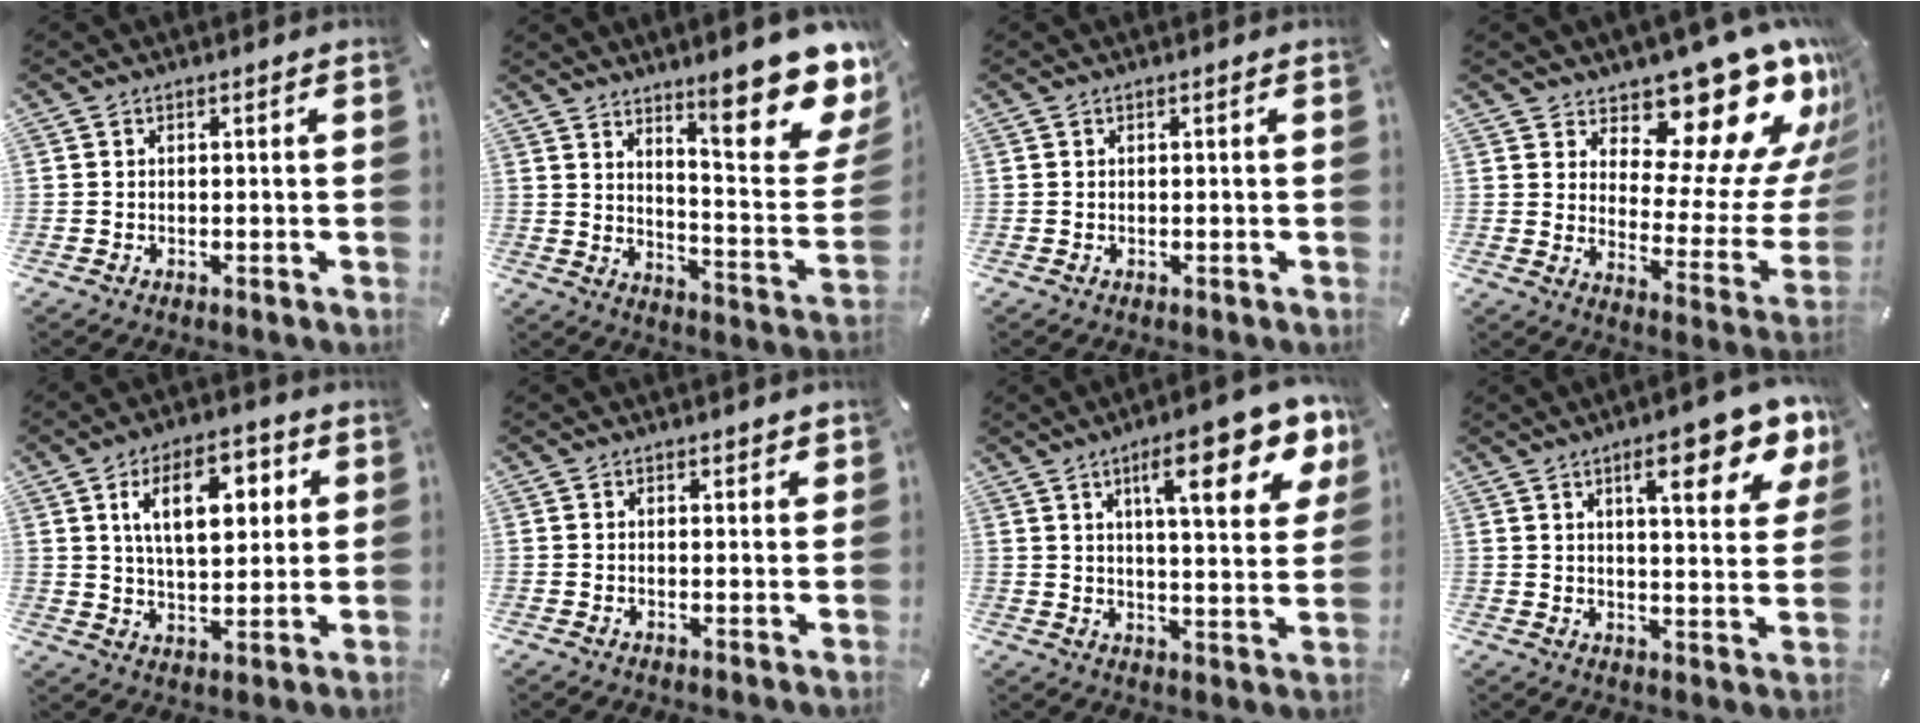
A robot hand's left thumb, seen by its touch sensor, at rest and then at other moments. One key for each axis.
{"total": 19.4, "fx": 13.2, "fy": 5.5, "fz": 13.0, "tx": -0.176, "ty": -0.103, "tz": 0.214}
{"total": 0.0}
{"total": 17.6, "fx": 13.2, "fy": 8.0, "fz": 8.4, "tx": -0.112, "ty": -0.124, "tz": 0.222}
{"total": 13.7, "fx": 5.1, "fy": 7.4, "fz": 10.3, "tx": -0.156, "ty": 0.000, "tz": 0.084}
{"total": 1.0, "fx": 0.9, "fy": 0.4, "fz": 0.3, "tx": 0.000, "ty": -0.003, "tz": 0.015}
{"total": 17.3, "fx": 8.9, "fy": 5.1, "fz": 13.9, "tx": -0.209, "ty": -0.032, "tz": 0.135}
{"total": 14.3, "fx": 8.0, "fy": 4.2, "fz": 11.0, "tx": -0.154, "ty": -0.037, "tz": 0.124}